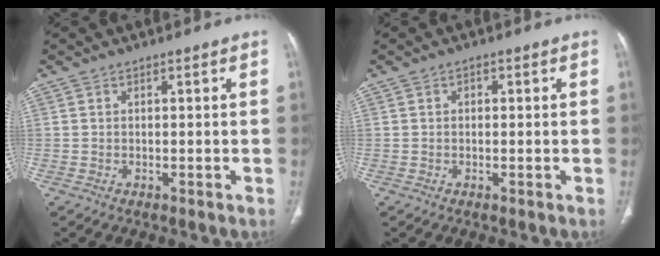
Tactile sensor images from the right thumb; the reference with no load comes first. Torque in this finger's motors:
{"motor_torque": [-0.01, -0.23, -0.26, 0.10, 0.06]}